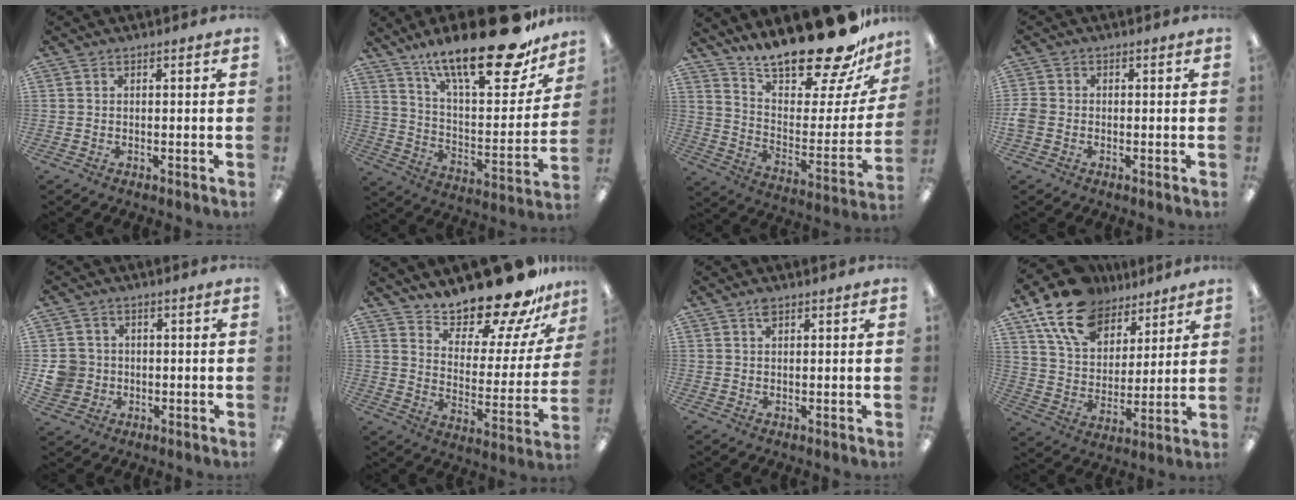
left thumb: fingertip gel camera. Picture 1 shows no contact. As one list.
[{"total": 25.3, "force": [18.1, 7.7, 15.9], "torque": [-0.239, -0.122, 0.297]}, {"total": 22.6, "force": [19.2, 6.0, 10.3], "torque": [-0.147, -0.147, 0.323]}, {"total": 3.1, "force": [-0.9, 2.5, 1.6], "torque": [-0.030, 0.006, -0.017]}, {"total": 6.6, "force": [-0.3, 6.3, 1.9], "torque": [-0.051, 0.015, -0.001]}, {"total": 18.4, "force": [16.6, 4.7, 6.2], "torque": [-0.092, -0.135, 0.281]}, {"total": 1.8, "force": [1.2, 0.8, 1.0], "torque": [-0.016, -0.002, 0.021]}, {"total": 16.6, "force": [11.5, 9.6, 6.9], "torque": [-0.142, -0.056, 0.217]}]